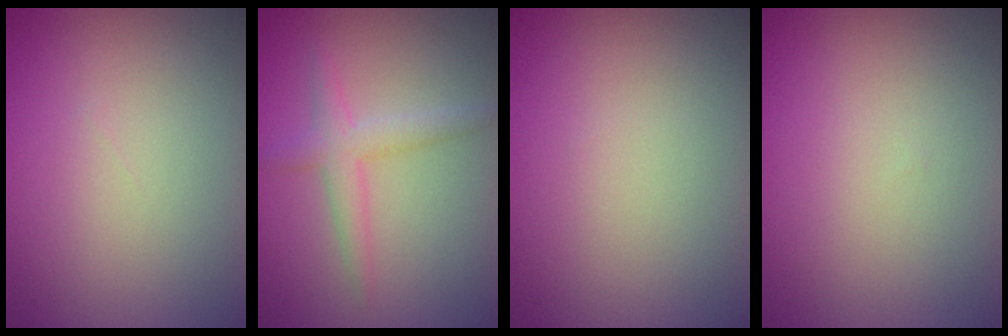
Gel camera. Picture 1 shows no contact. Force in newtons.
{"total": 2.4, "press": 2.4, "slide": 0.2}
{"total": 0.0}
{"total": 0.0}